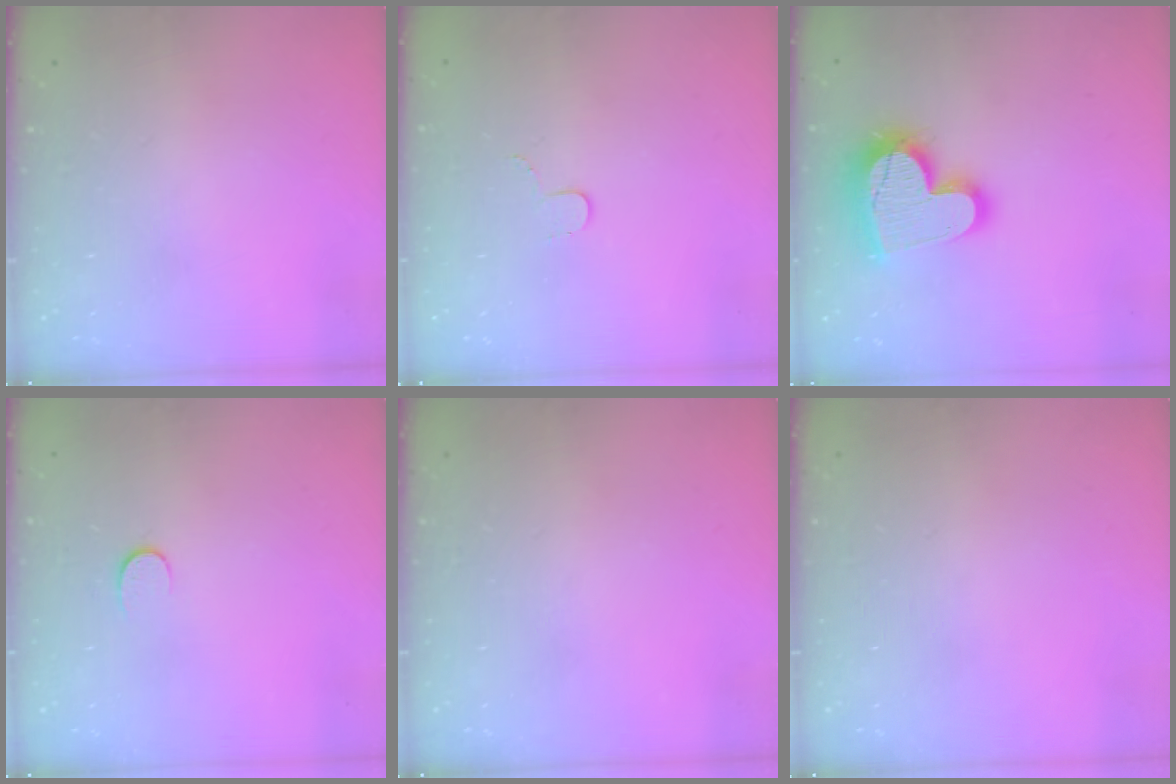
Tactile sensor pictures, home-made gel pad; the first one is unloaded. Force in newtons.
{"total": 3.4, "press": 3.4, "slide": 0.4}
{"total": 17.4, "press": 17.3, "slide": 1.3}
{"total": 4.4, "press": 4.3, "slide": 0.7}
{"total": 0.0}
{"total": 0.0}